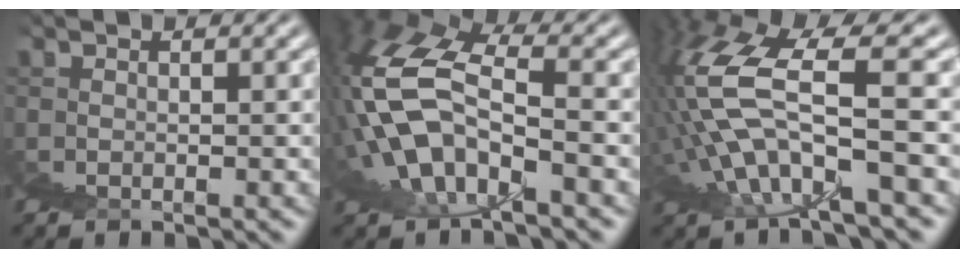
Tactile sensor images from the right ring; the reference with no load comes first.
{"total": 11.5, "force": [3.6, 8.0, 7.5], "torque": [-0.148, 0.024, 0.035]}
{"total": 7.6, "force": [4.3, 1.1, 6.2], "torque": [-0.142, 0.026, 0.069]}